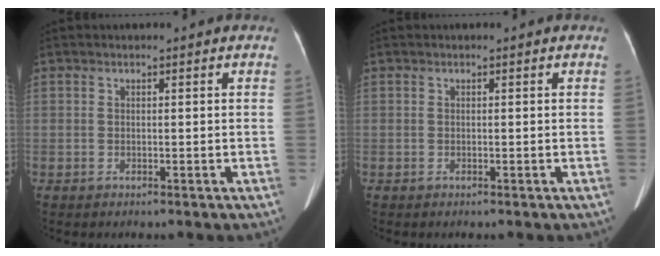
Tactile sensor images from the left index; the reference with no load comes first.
{"total": 0.0}